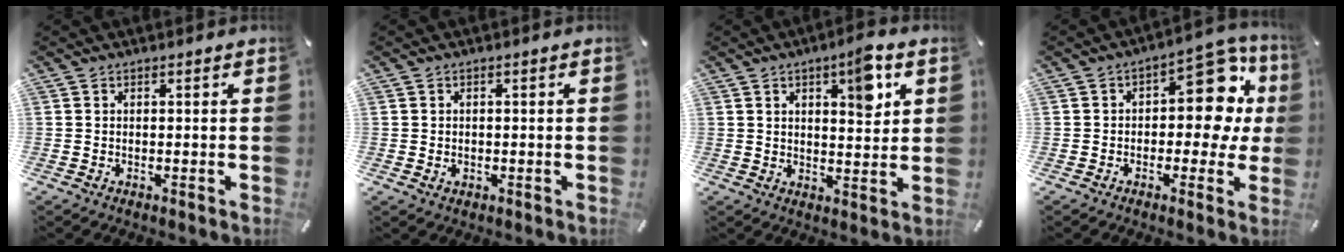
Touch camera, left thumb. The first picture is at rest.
{"total": 1.1, "force": [-0.1, 1.0, 0.4], "torque": [-0.008, 0.005, -0.004]}
{"total": 8.9, "force": [4.4, 3.5, 6.9], "torque": [-0.085, -0.022, 0.066]}
{"total": 14.7, "force": [3.1, 8.3, 11.8], "torque": [-0.144, -0.021, 0.051]}